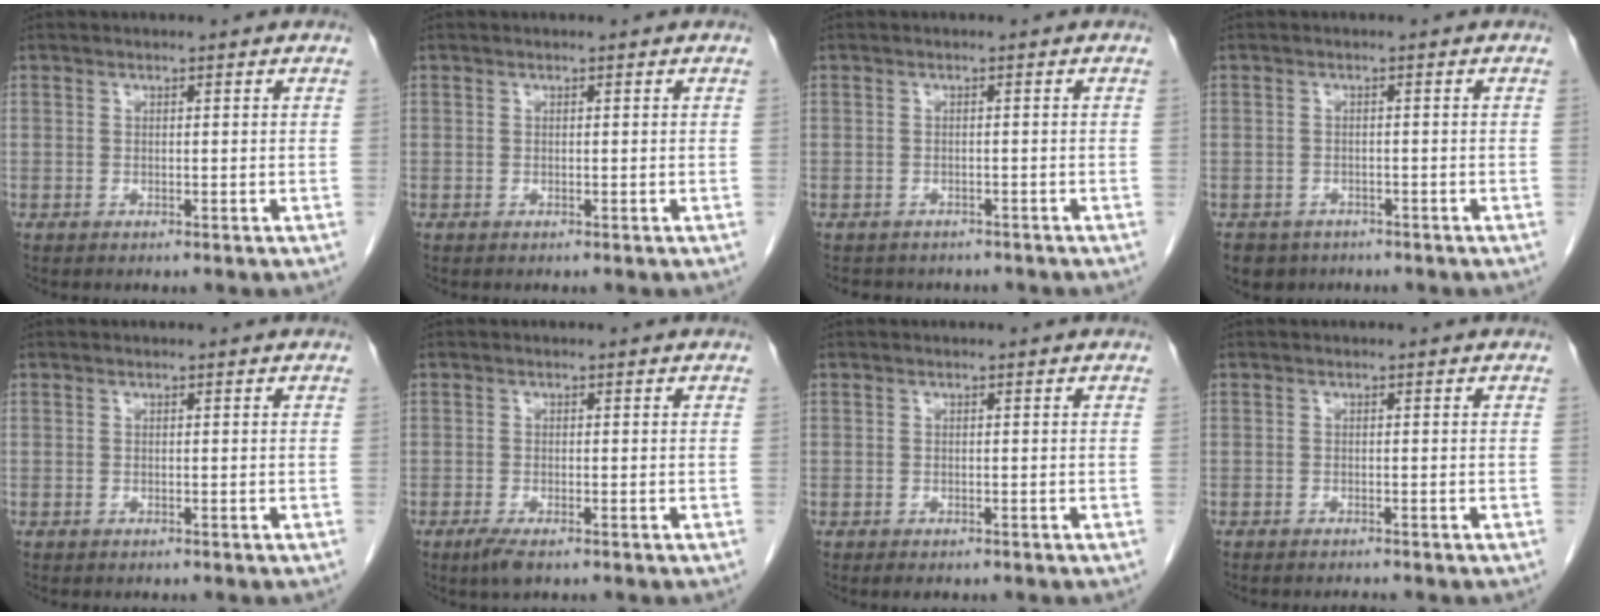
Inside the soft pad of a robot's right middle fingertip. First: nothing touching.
{"total": 0.0}
{"total": 5.1, "force": [-4.5, 2.3, 1.0], "torque": [-0.017, 0.003, -0.051]}
{"total": 4.0, "force": [-3.0, 2.7, 0.3], "torque": [-0.008, 0.001, -0.046]}
{"total": 0.0}
{"total": 2.5, "force": [-1.6, 0.5, 1.9], "torque": [-0.042, -0.006, -0.030]}
{"total": 1.2, "force": [-0.8, 0.5, 0.6], "torque": [-0.012, -0.002, -0.007]}
{"total": 1.4, "force": [-1.3, -0.1, 0.3], "torque": [-0.006, -0.003, -0.020]}